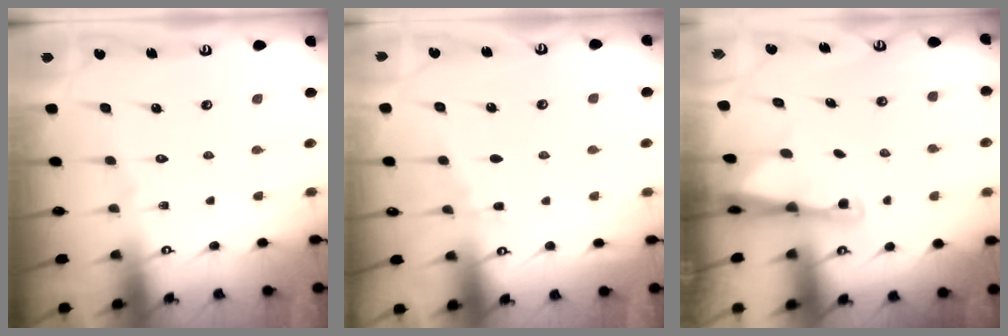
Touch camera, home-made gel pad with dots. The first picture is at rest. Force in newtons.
{"total": 2.5, "press": 2.4, "slide": 0.4}
{"total": 2.5, "press": 2.4, "slide": 0.5}